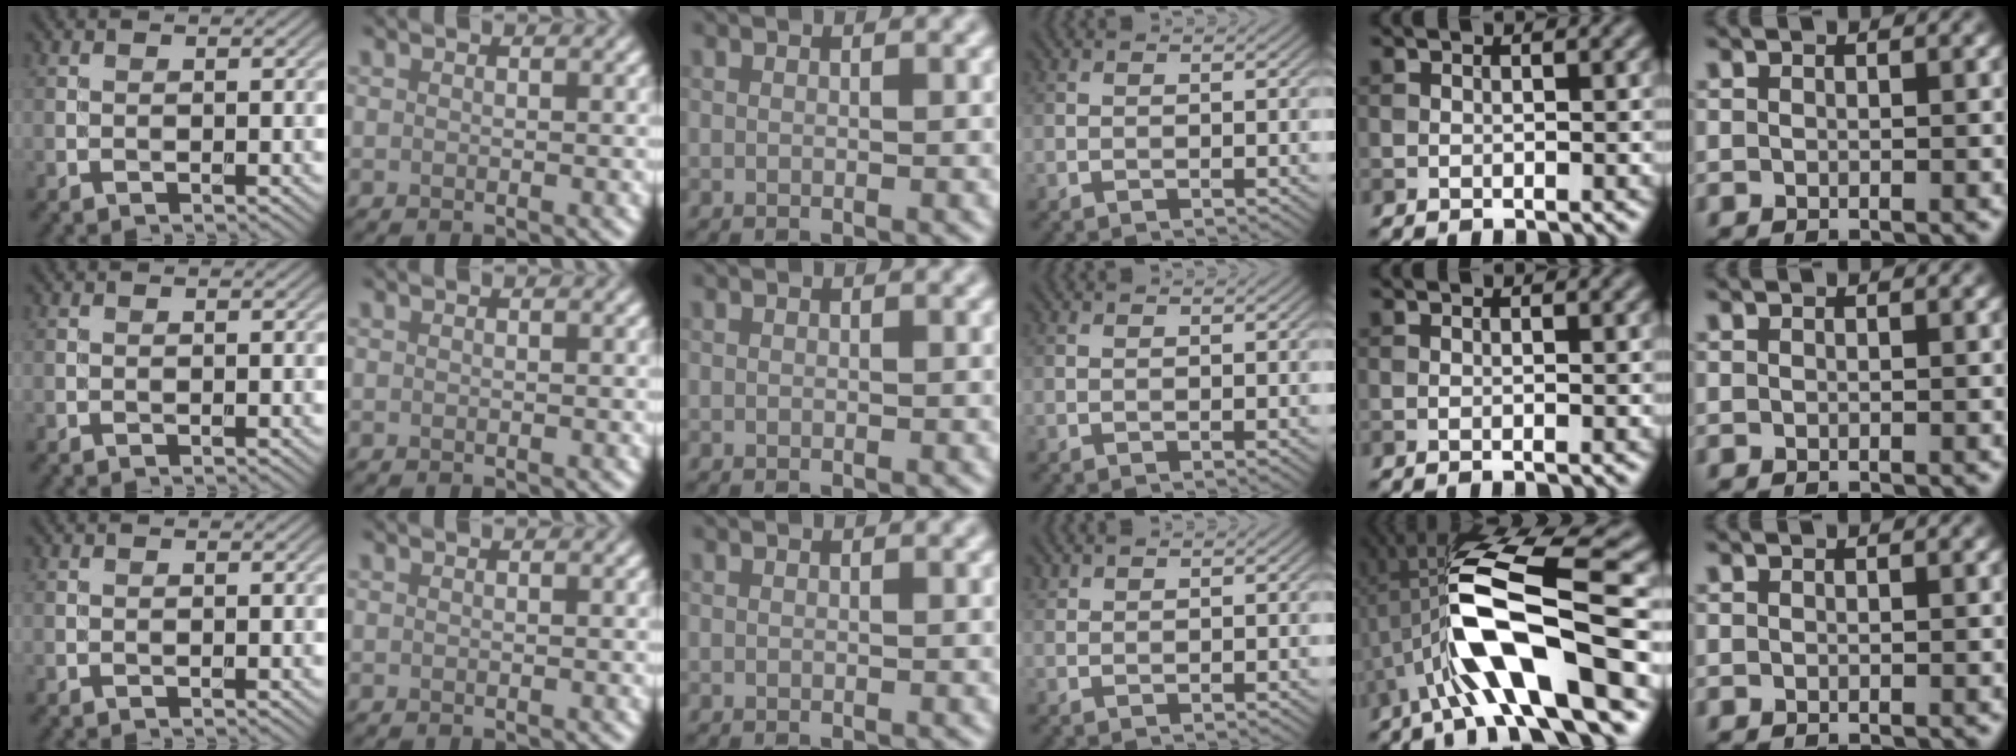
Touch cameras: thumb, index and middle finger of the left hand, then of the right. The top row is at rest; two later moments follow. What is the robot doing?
{"motion": "screw", "object": "dispenser bottle"}